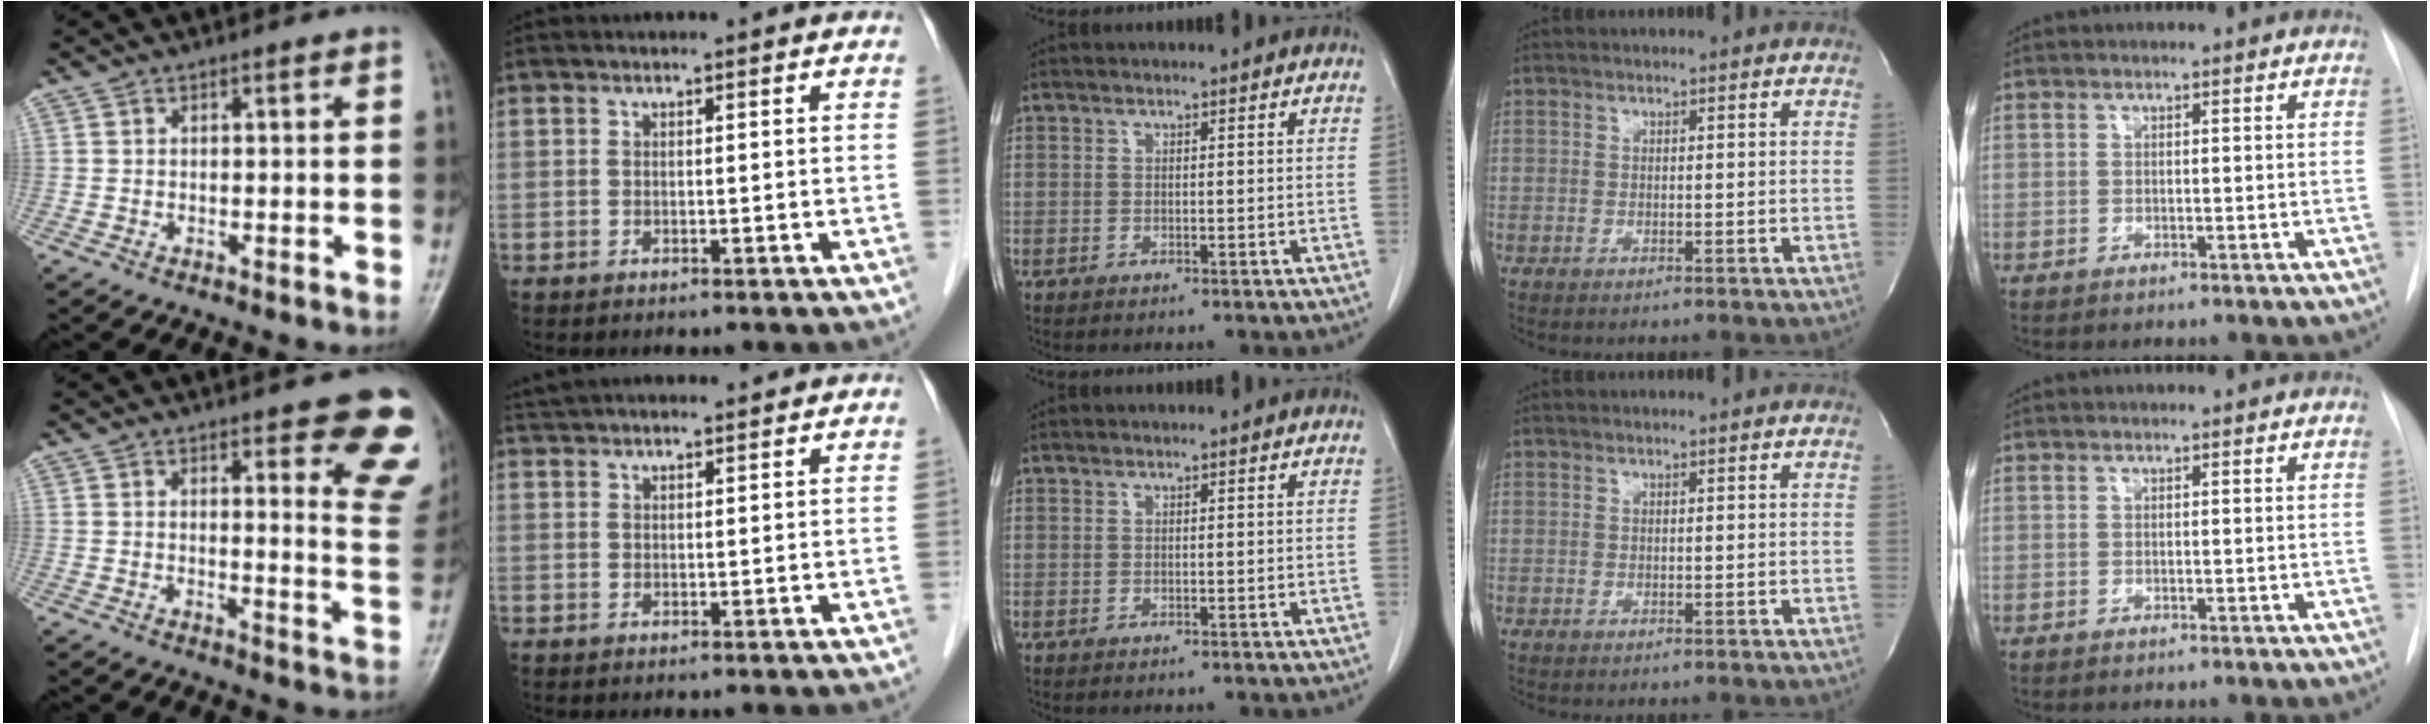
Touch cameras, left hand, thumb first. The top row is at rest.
{"thumb": {"total": 12.6, "force": [8.2, 3.9, 8.6], "torque": [-0.051, -0.053, 0.076]}, "index": {"total": 8.8, "force": [8.0, 1.5, 3.3], "torque": [-0.050, 0.035, 0.123]}}